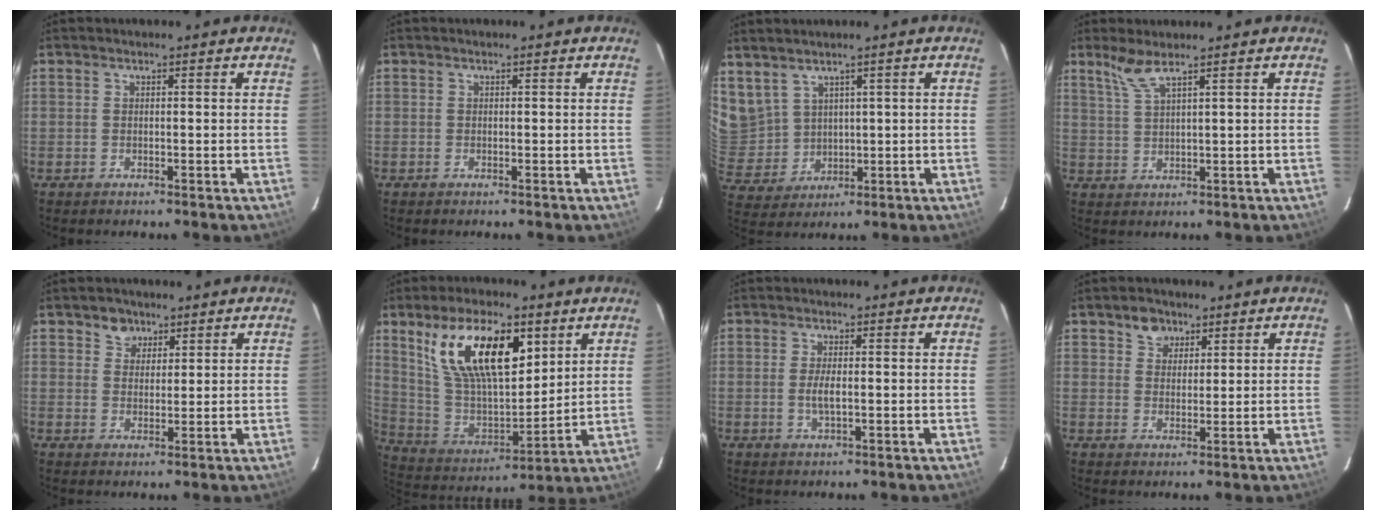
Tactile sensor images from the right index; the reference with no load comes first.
{"total": 0.0}
{"total": 8.3, "force": [5.6, 5.5, 2.6], "torque": [-0.058, 0.005, 0.142]}
{"total": 3.7, "force": [2.8, -0.1, 2.3], "torque": [-0.052, 0.000, 0.062]}
{"total": 3.7, "force": [2.3, 2.8, 0.5], "torque": [0.004, 0.007, 0.038]}
{"total": 20.4, "force": [9.7, 9.4, 15.3], "torque": [-0.278, 0.008, 0.192]}
{"total": 2.8, "force": [-0.2, 0.7, 2.7], "torque": [-0.052, -0.004, -0.004]}
{"total": 4.1, "force": [2.6, 3.1, 1.0], "torque": [-0.006, 0.008, 0.045]}